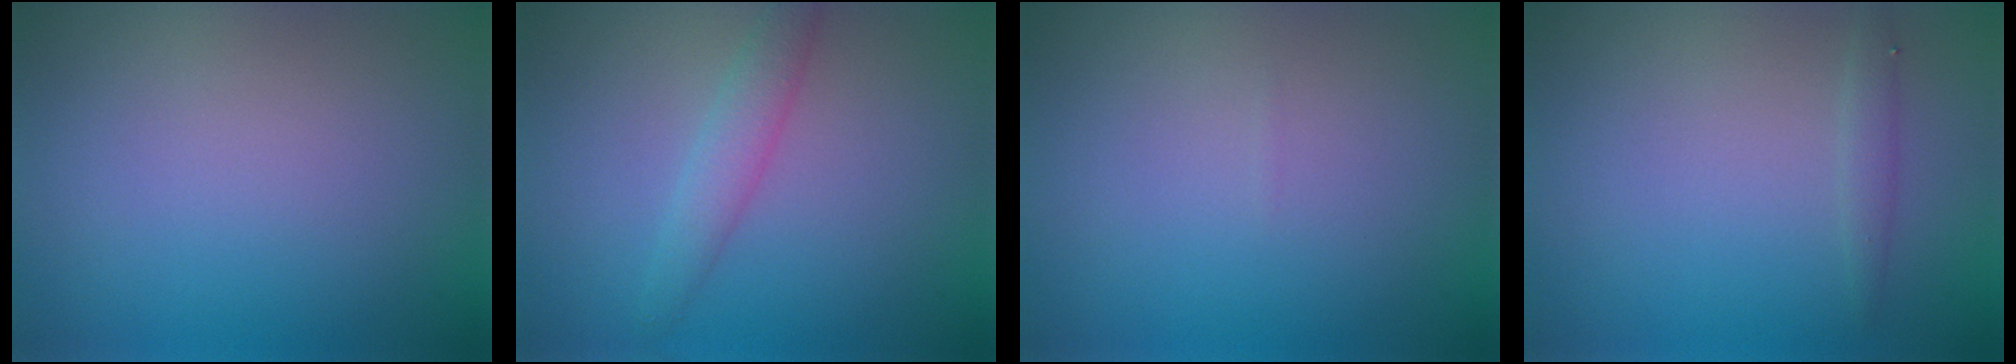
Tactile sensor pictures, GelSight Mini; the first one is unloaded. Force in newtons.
{"total": 2.3, "press": 2.3, "slide": 0.1}
{"total": 0.0}
{"total": 1.0, "press": 1.0, "slide": 0.1}